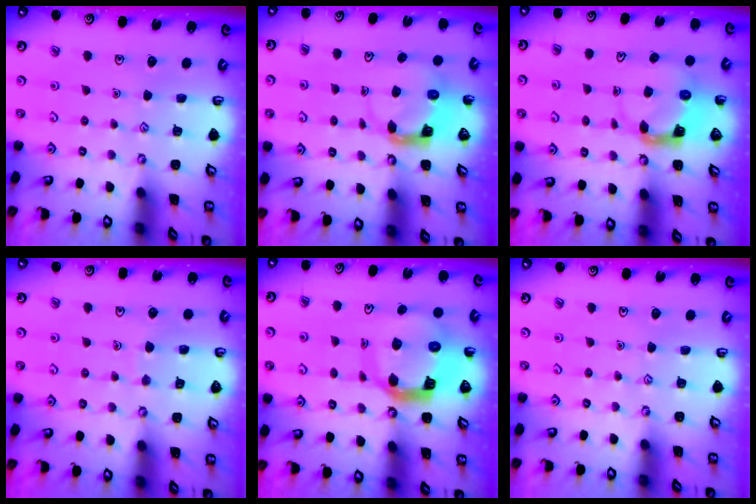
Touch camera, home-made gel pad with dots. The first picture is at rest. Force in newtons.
{"total": 3.7, "press": 3.7, "slide": 0.6}
{"total": 3.8, "press": 3.7, "slide": 0.7}
{"total": 3.5, "press": 3.5, "slide": 0.2}
{"total": 11.1, "press": 11.0, "slide": 1.5}
{"total": 0.0}